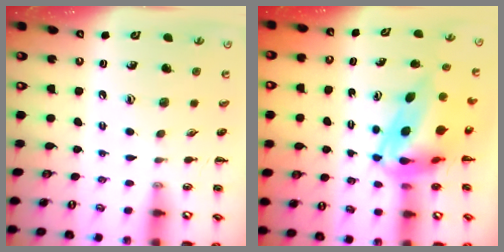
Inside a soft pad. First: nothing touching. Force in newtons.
{"total": 9.5, "press": 9.0, "slide": 3.1}